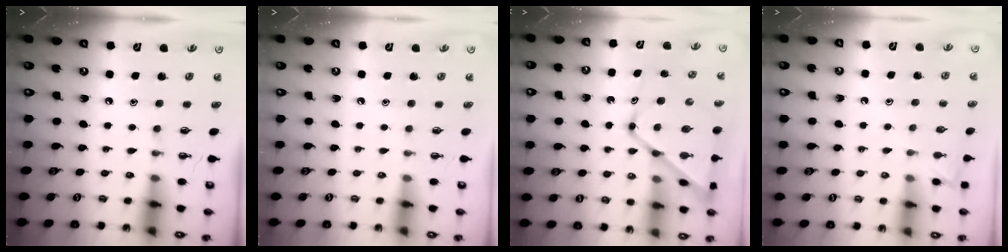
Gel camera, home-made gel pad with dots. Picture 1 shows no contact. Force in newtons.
{"total": 0.0}
{"total": 16.5, "press": 16.4, "slide": 1.4}
{"total": 3.8, "press": 3.8, "slide": 0.5}